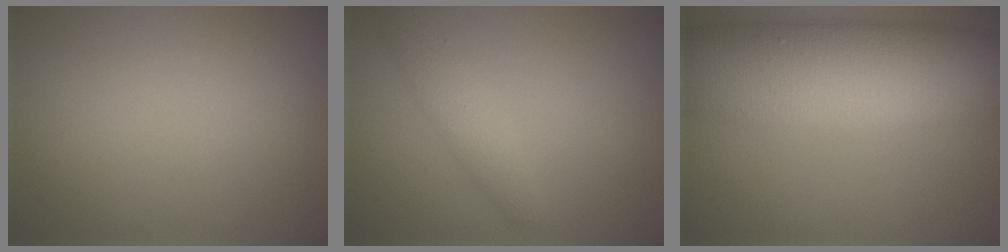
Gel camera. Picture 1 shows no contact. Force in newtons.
{"total": 2.2, "press": 2.2, "slide": 0.1}
{"total": 13.4, "press": 13.4, "slide": 0.6}